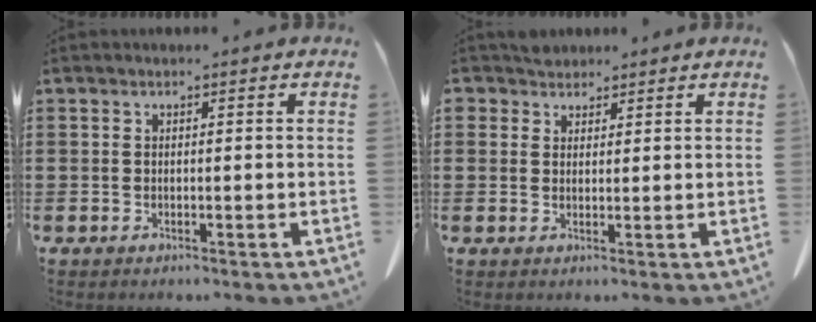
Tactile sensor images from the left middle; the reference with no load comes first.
{"total": 2.4, "force": [2.1, 1.1, 0.0], "torque": [-0.009, 0.005, 0.043]}